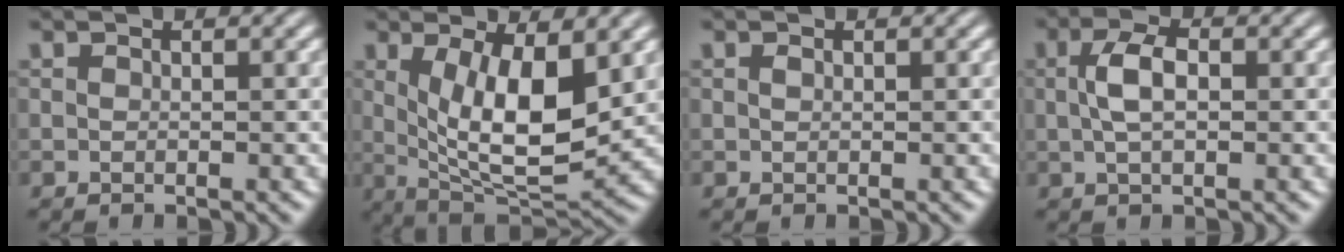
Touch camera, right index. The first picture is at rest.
{"total": 9.9, "force": [0.9, 4.6, 8.8], "torque": [-0.143, -0.037, 0.039]}
{"total": 0.6, "force": [0.1, -0.6, 0.0], "torque": [0.001, -0.004, 0.006]}
{"total": 2.4, "force": [0.2, 0.2, 2.4], "torque": [-0.041, 0.003, 0.008]}